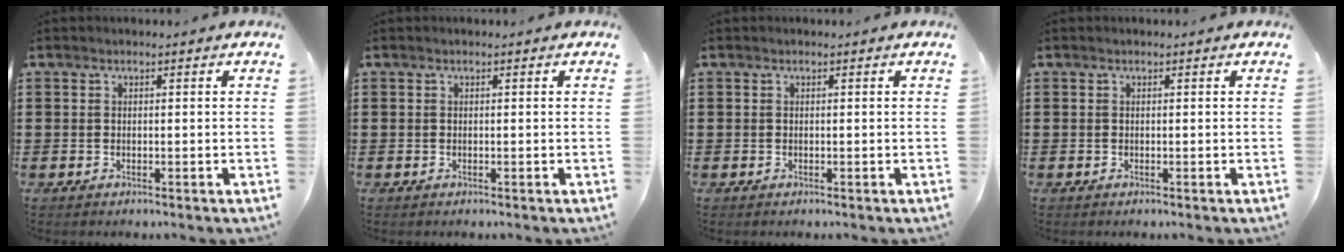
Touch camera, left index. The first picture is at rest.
{"total": 0.0}
{"total": 0.0}
{"total": 0.0}